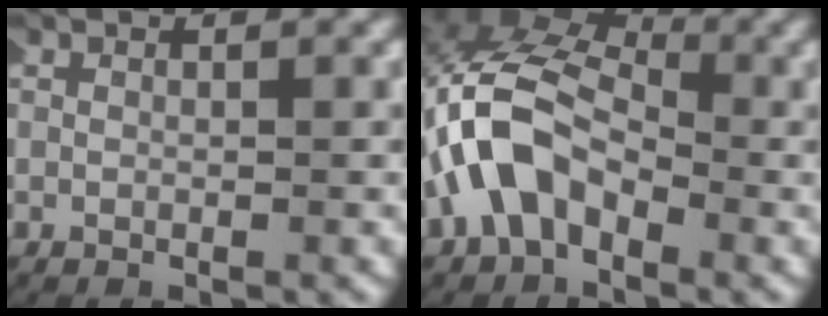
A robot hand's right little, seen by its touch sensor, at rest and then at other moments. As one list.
[{"total": 6.8, "force": [0.3, 4.8, 4.9], "torque": [-0.127, -0.002, 0.001]}]